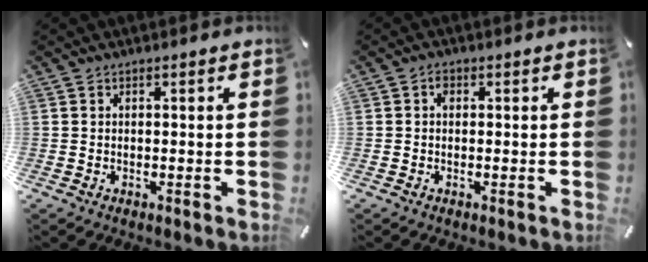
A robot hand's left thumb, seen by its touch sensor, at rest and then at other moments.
{"total": 1.3, "force": [0.2, 1.0, 0.8], "torque": [-0.017, 0.006, 0.001]}